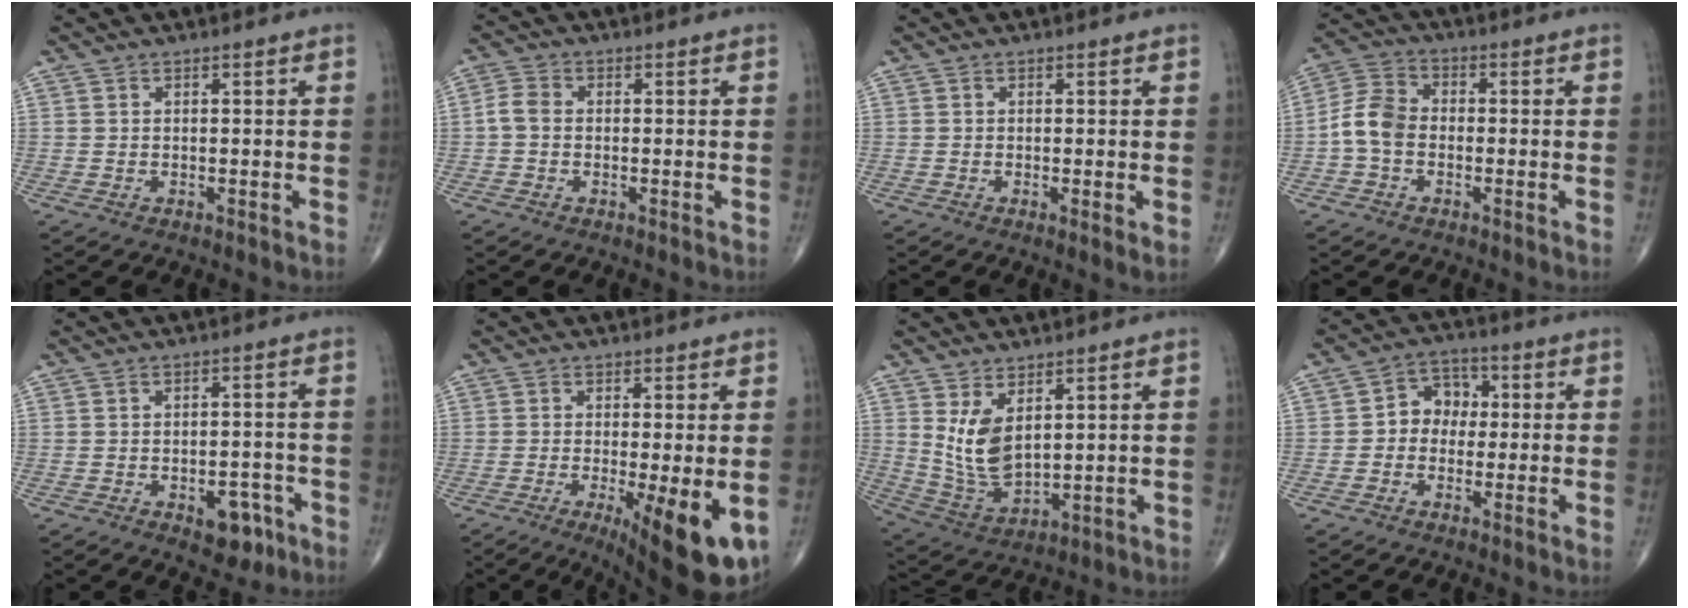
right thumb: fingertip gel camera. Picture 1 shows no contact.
{"total": 3.2, "force": [-0.4, 2.3, 2.1], "torque": [-0.042, 0.008, -0.016]}
{"total": 1.6, "force": [-0.2, 0.2, 1.6], "torque": [-0.034, -0.008, -0.007]}
{"total": 7.0, "force": [-1.5, 5.1, 4.6], "torque": [-0.086, 0.024, -0.043]}
{"total": 6.2, "force": [-3.0, 3.5, 4.1], "torque": [-0.030, 0.017, -0.034]}
{"total": 12.8, "force": [-4.1, 3.3, 11.7], "torque": [-0.145, -0.022, -0.051]}
{"total": 8.9, "force": [3.0, 4.7, 7.0], "torque": [-0.125, -0.029, 0.077]}
{"total": 8.5, "force": [0.2, 7.1, 4.7], "torque": [-0.039, 0.027, -0.011]}